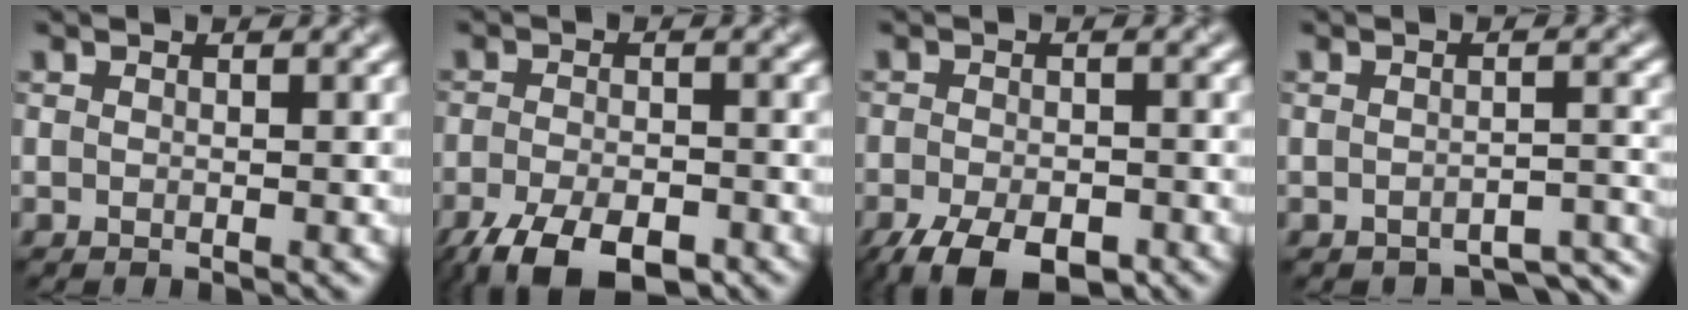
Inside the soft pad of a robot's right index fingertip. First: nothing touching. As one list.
[{"total": 7.4, "force": [-5.0, 2.8, 4.7], "torque": [-0.089, -0.016, -0.093]}, {"total": 6.7, "force": [-4.4, 2.8, 4.2], "torque": [-0.077, -0.015, -0.076]}, {"total": 3.7, "force": [-3.3, 1.1, 1.3], "torque": [-0.014, -0.008, -0.036]}]